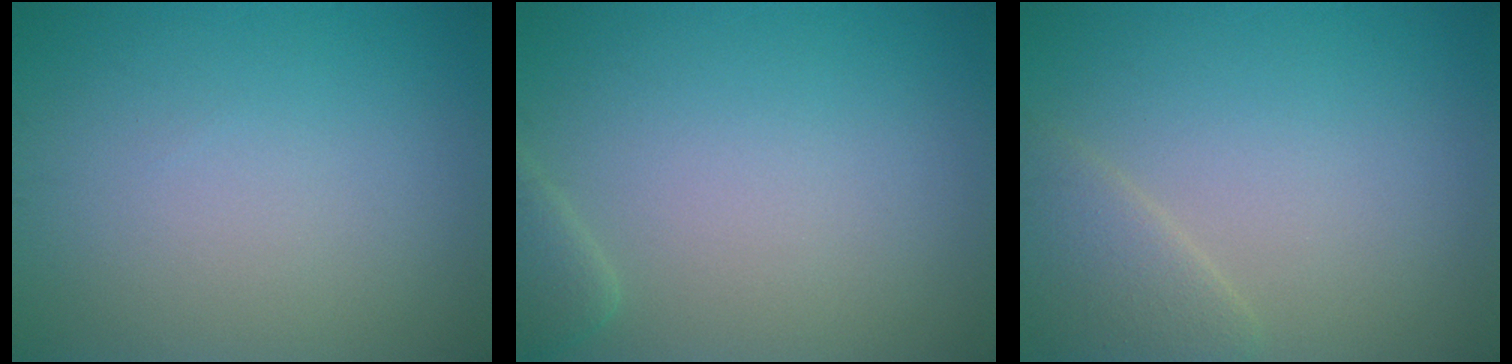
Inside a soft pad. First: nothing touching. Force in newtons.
{"total": 1.6, "press": 1.6, "slide": 0.2}
{"total": 2.5, "press": 2.5, "slide": 0.2}